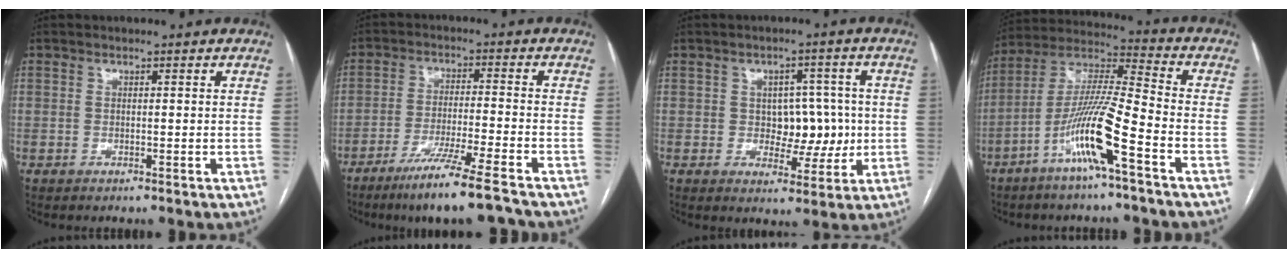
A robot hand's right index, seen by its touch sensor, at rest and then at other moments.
{"total": 11.0, "force": [-8.5, -0.9, 6.9], "torque": [-0.111, -0.035, -0.144]}
{"total": 6.7, "force": [-0.1, 4.5, 5.0], "torque": [-0.060, 0.017, 0.008]}
{"total": 13.1, "force": [-6.3, -0.1, 11.5], "torque": [-0.235, -0.002, -0.124]}